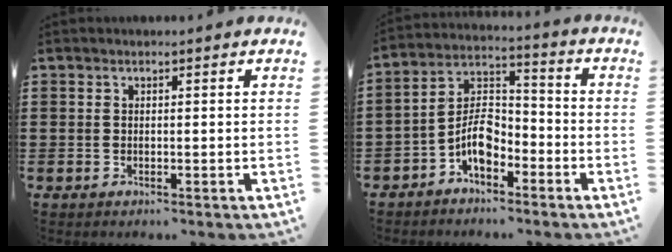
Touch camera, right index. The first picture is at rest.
{"total": 6.9, "force": [-3.8, 3.7, 4.5], "torque": [-0.100, 0.007, -0.078]}